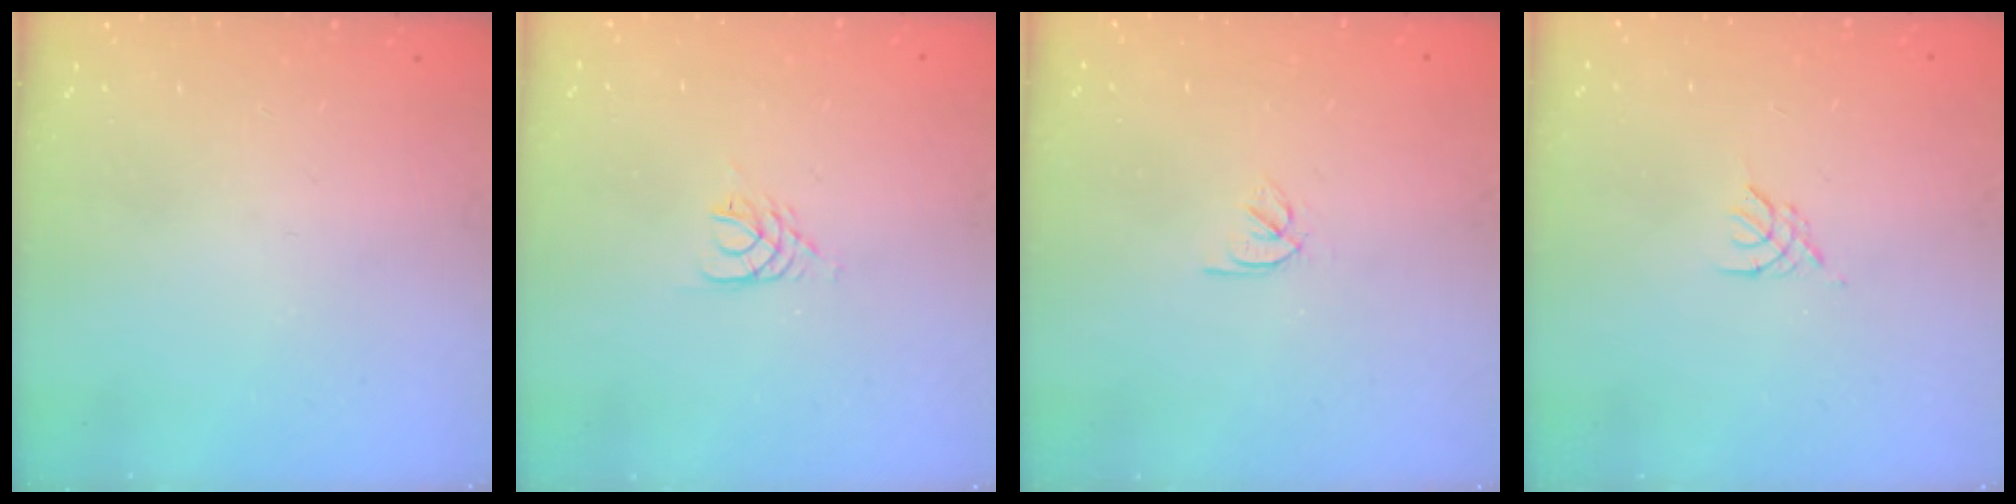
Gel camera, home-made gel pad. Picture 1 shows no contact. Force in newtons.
{"total": 3.0, "press": 2.9, "slide": 0.4}
{"total": 2.5, "press": 2.4, "slide": 0.7}
{"total": 2.6, "press": 2.5, "slide": 0.6}